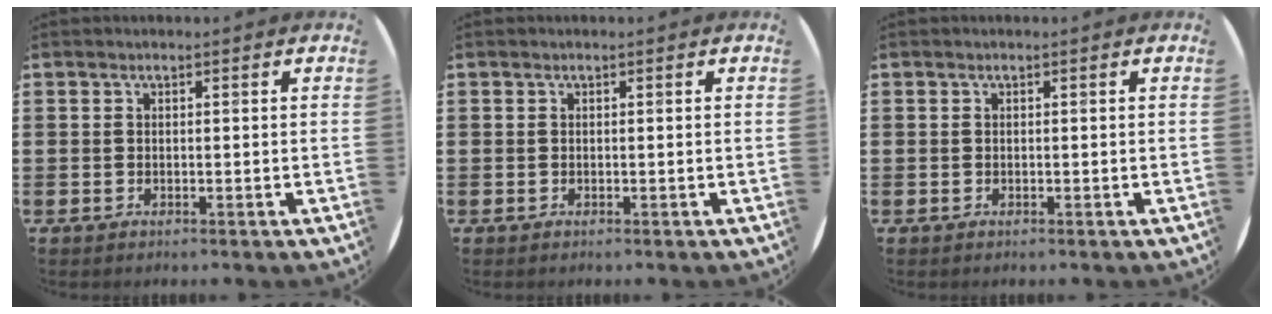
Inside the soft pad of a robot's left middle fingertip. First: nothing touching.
{"total": 0.0}
{"total": 0.0}